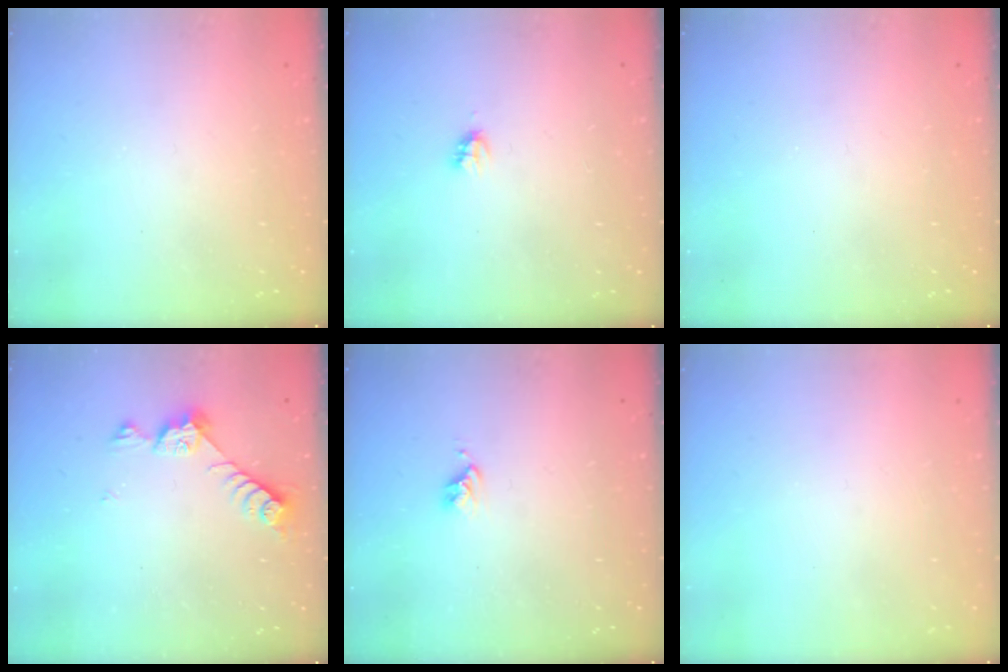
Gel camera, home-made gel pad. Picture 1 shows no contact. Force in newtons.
{"total": 2.7, "press": 2.7, "slide": 0.2}
{"total": 0.0}
{"total": 7.3, "press": 7.3, "slide": 0.6}
{"total": 2.7, "press": 2.6, "slide": 0.4}
{"total": 0.0}